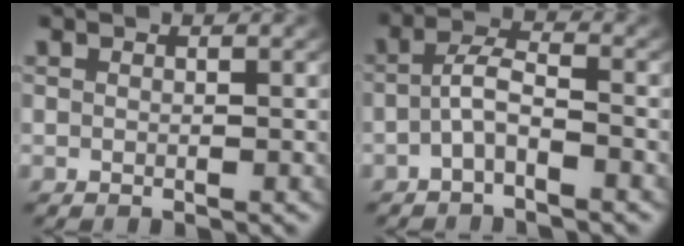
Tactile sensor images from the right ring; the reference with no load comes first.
{"total": 2.7, "force": [-1.4, 1.0, 2.0], "torque": [-0.036, 0.001, -0.028]}